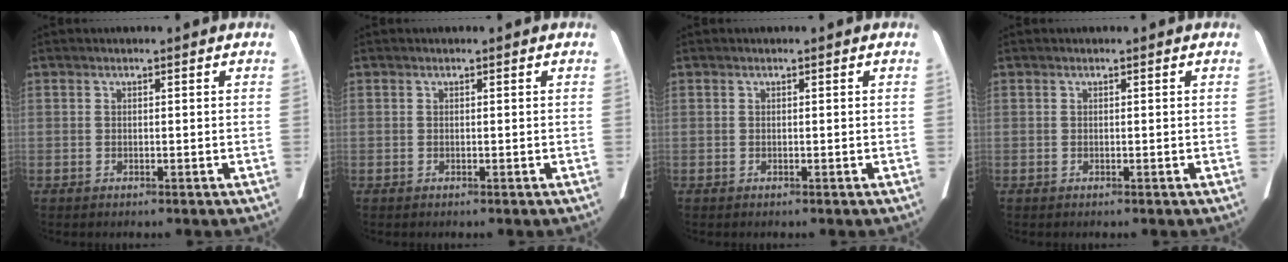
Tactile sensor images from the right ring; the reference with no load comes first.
{"total": 0.0}
{"total": 0.0}
{"total": 0.0}